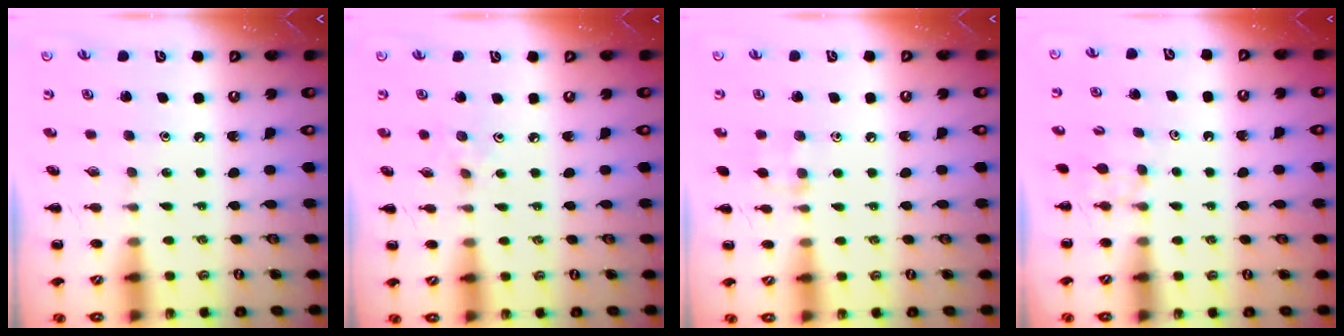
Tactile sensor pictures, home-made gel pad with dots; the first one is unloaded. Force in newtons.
{"total": 2.5, "press": 2.3, "slide": 1.0}
{"total": 6.6, "press": 6.4, "slide": 1.7}
{"total": 3.7, "press": 3.5, "slide": 1.2}